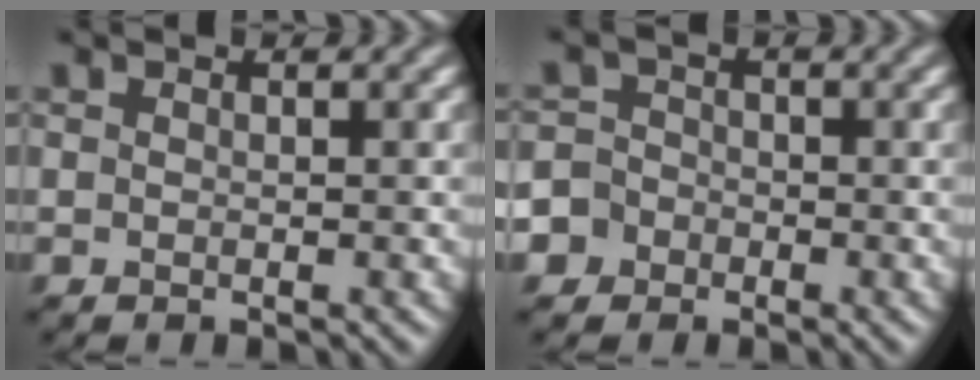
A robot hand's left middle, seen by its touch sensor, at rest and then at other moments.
{"total": 5.0, "force": [-2.6, 4.2, 0.7], "torque": [-0.001, 0.005, -0.073]}